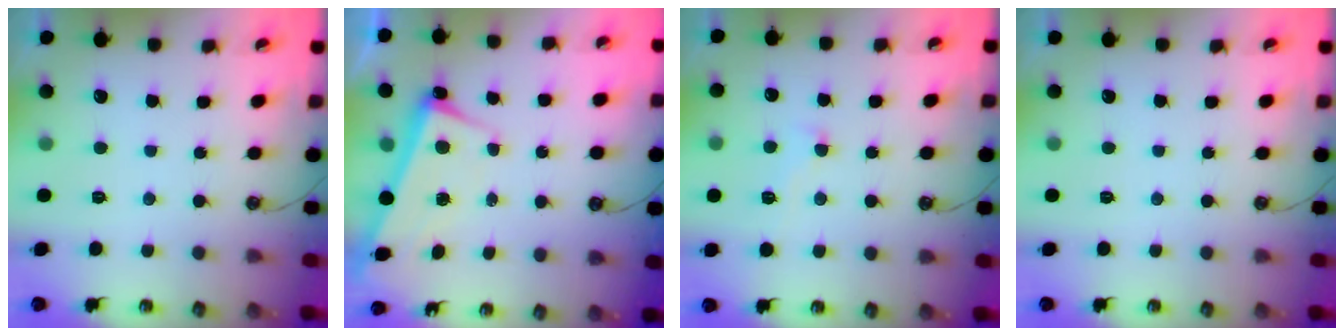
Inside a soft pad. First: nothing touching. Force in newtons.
{"total": 3.3, "press": 3.2, "slide": 0.9}
{"total": 0.8, "press": 0.7, "slide": 0.4}
{"total": 0.0}